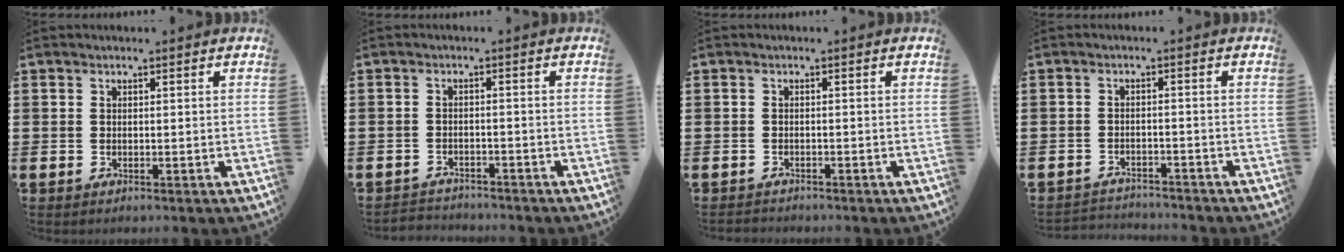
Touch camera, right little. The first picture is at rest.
{"total": 1.8, "force": [-1.8, 0.1, -0.3], "torque": [-0.001, 0.002, -0.041]}
{"total": 0.7, "force": [-0.7, 0.1, -0.1], "torque": [-0.001, 0.000, -0.015]}
{"total": 2.3, "force": [-2.2, 0.1, -0.3], "torque": [-0.002, 0.000, -0.050]}